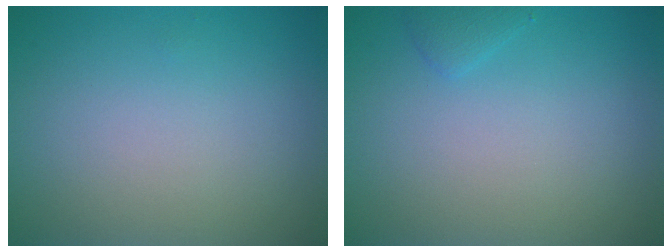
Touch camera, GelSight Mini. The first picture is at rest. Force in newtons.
{"total": 0.9, "press": 0.9, "slide": 0.1}